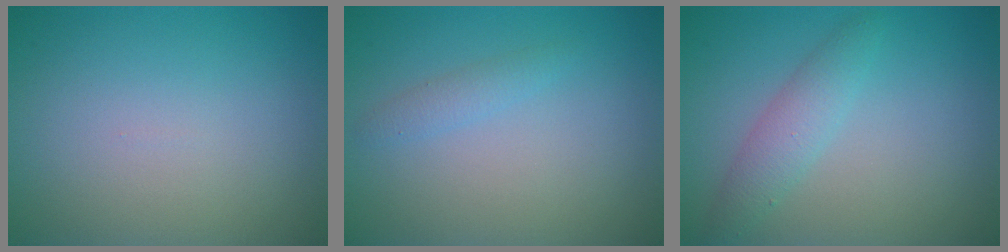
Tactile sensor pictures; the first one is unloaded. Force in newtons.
{"total": 1.2, "press": 1.2, "slide": 0.1}
{"total": 2.4, "press": 2.4, "slide": 0.1}